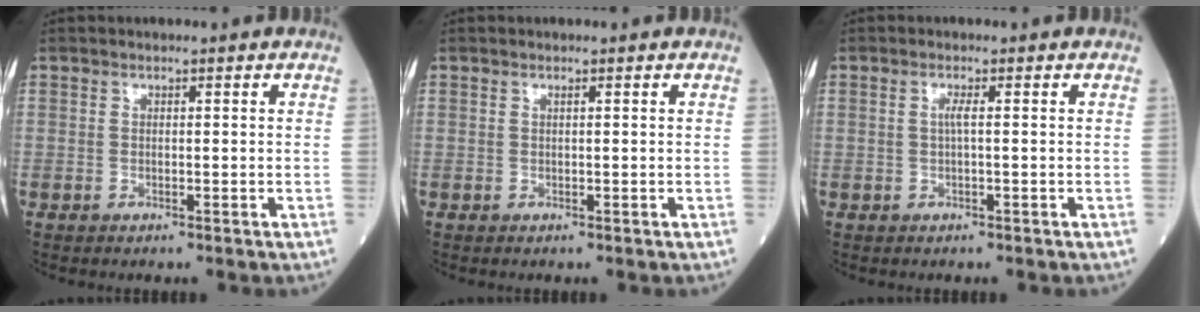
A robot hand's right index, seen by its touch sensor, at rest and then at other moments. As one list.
[{"total": 0.0}, {"total": 1.1, "force": [0.0, -0.1, 1.0], "torque": [-0.024, 0.000, -0.001]}]